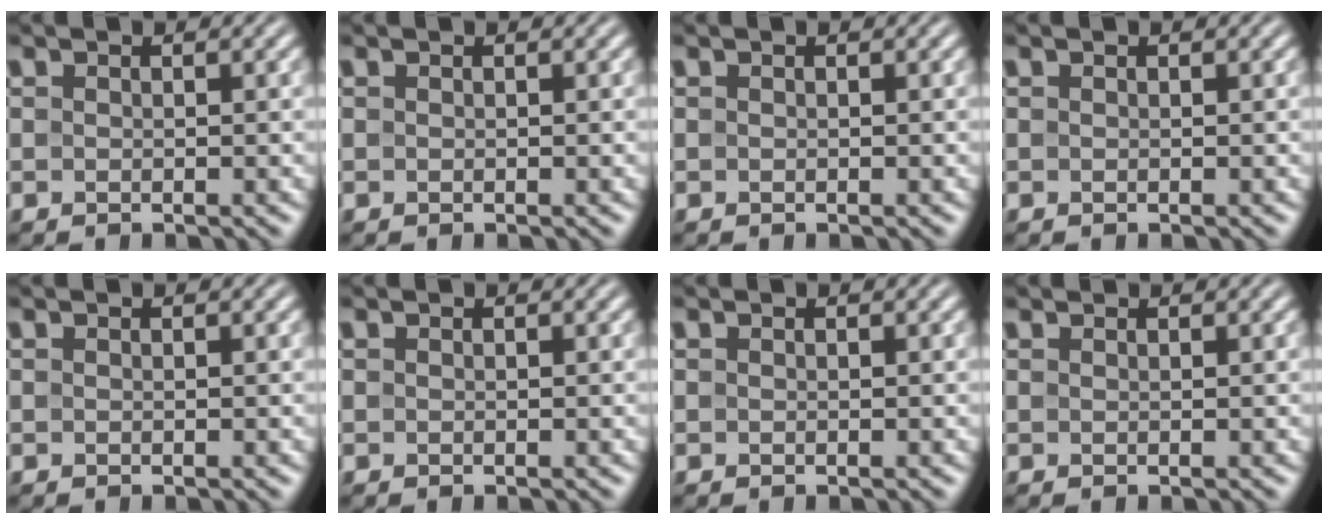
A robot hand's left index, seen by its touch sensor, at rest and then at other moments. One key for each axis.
{"total": 0.0}
{"total": 0.0}
{"total": 0.0}
{"total": 0.0}
{"total": 0.0}
{"total": 0.0}
{"total": 0.6, "fx": 0.6, "fy": 0.1, "fz": 0.1, "tx": -0.004, "ty": -0.001, "tz": 0.007}